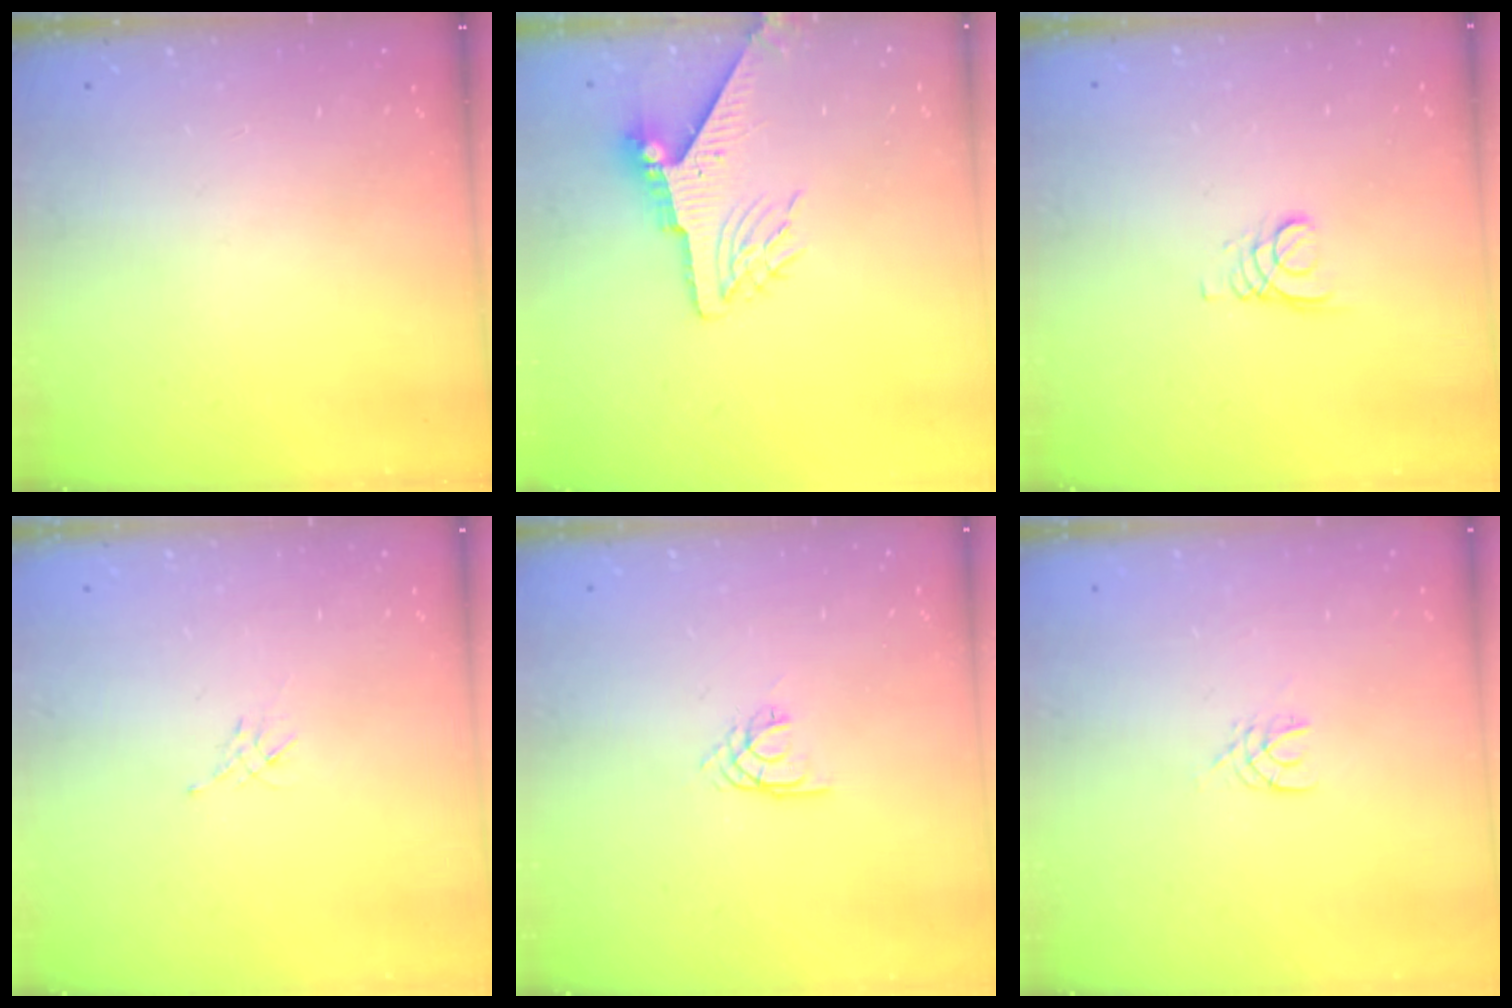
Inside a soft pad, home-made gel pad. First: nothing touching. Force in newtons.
{"total": 8.4, "press": 8.3, "slide": 1.2}
{"total": 2.4, "press": 2.4, "slide": 0.2}
{"total": 2.1, "press": 2.0, "slide": 0.5}
{"total": 1.4, "press": 1.3, "slide": 0.3}
{"total": 2.5, "press": 2.5, "slide": 0.4}